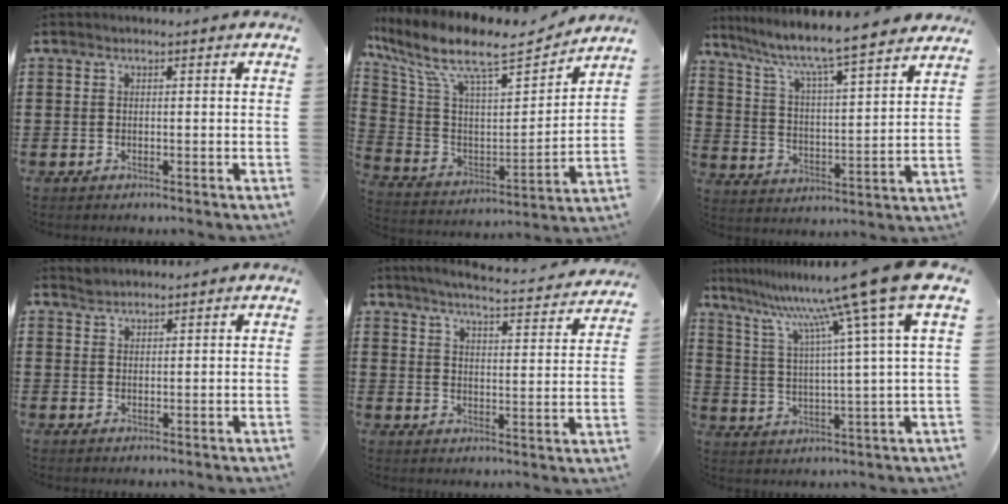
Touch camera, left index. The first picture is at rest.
{"total": 11.7, "force": [8.7, 2.8, 7.3], "torque": [-0.166, -0.055, 0.144]}
{"total": 6.6, "force": [5.8, 0.0, 3.2], "torque": [-0.087, -0.046, 0.091]}
{"total": 1.4, "force": [1.4, 0.2, 0.0], "torque": [-0.003, 0.000, 0.027]}
{"total": 4.7, "force": [4.4, -0.4, 1.7], "torque": [-0.053, -0.035, 0.070]}
{"total": 14.2, "force": [9.8, -1.7, 10.1], "torque": [-0.221, -0.061, 0.148]}